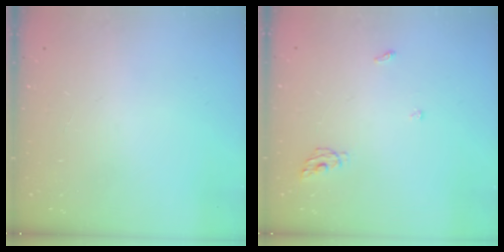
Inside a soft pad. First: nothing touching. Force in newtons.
{"total": 5.2, "press": 5.1, "slide": 0.3}